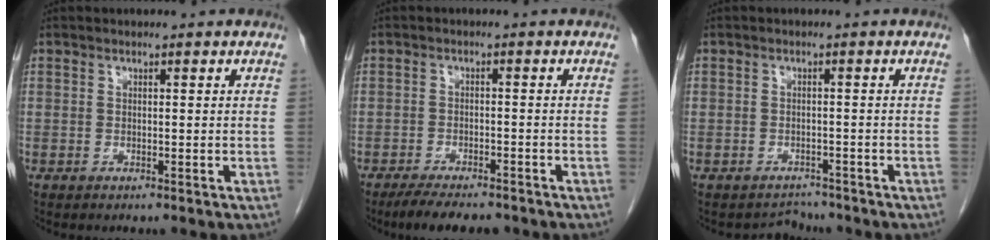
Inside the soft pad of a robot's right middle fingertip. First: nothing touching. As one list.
[{"total": 7.2, "force": [-6.0, 2.1, 3.3], "torque": [-0.047, -0.008, -0.092]}, {"total": 2.4, "force": [-2.0, 1.1, -0.8], "torque": [0.007, 0.003, -0.030]}]